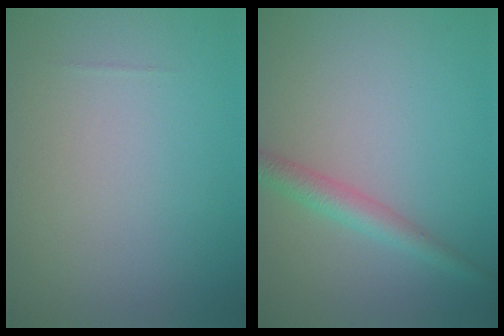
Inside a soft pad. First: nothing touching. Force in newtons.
{"total": 2.4, "press": 2.4, "slide": 0.1}